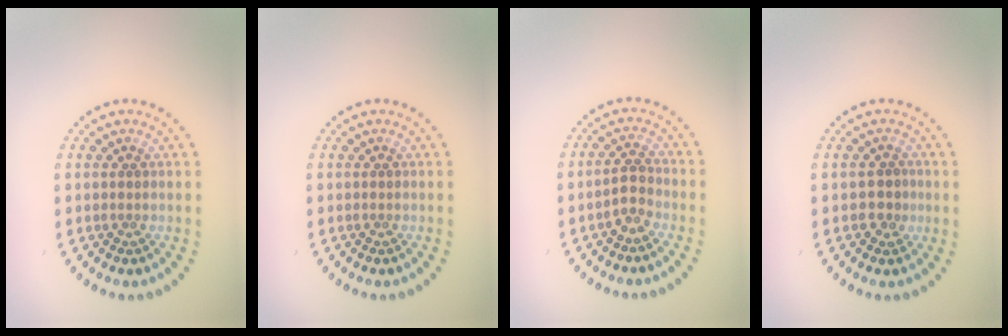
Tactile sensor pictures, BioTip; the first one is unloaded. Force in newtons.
{"total": 0.0}
{"total": 2.1, "press": 1.9, "slide": 0.8}
{"total": 1.8, "press": 1.7, "slide": 0.5}